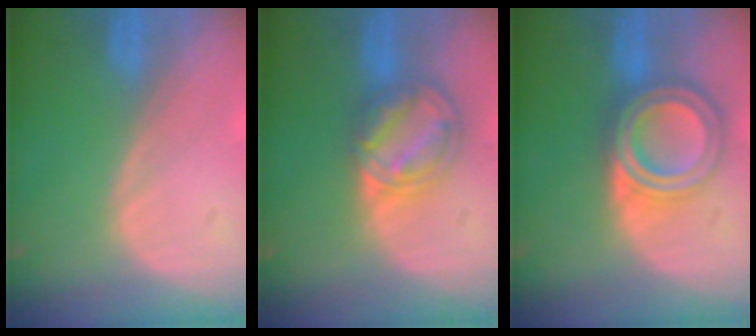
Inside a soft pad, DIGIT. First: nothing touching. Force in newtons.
{"total": 8.3, "press": 7.1, "slide": 4.3}
{"total": 7.9, "press": 7.8, "slide": 0.4}